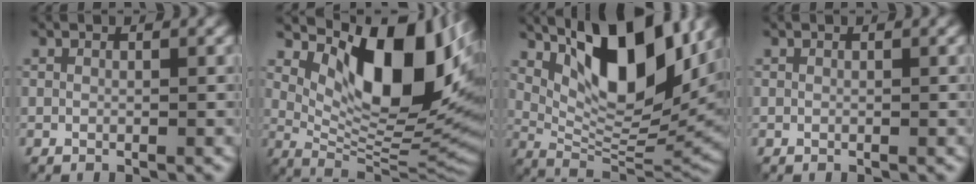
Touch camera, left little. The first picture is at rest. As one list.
[{"total": 13.4, "force": [4.8, 6.0, 11.0], "torque": [-0.160, -0.006, 0.094]}, {"total": 12.3, "force": [5.3, 4.5, 10.1], "torque": [-0.161, 0.000, 0.098]}, {"total": 0.0}]